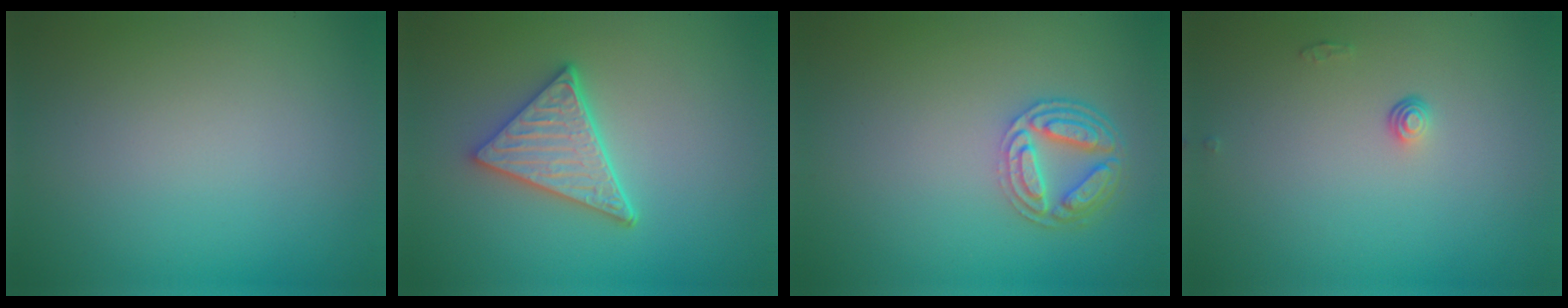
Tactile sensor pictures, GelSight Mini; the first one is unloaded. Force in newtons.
{"total": 4.6, "press": 3.7, "slide": 2.8}
{"total": 4.3, "press": 3.5, "slide": 2.5}
{"total": 0.8, "press": 0.5, "slide": 0.6}